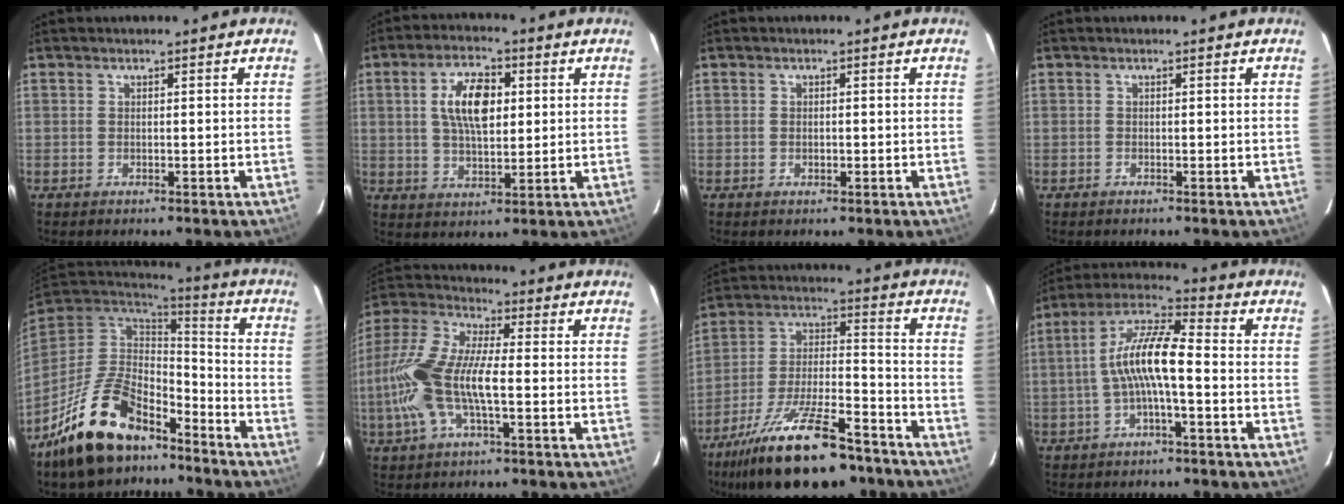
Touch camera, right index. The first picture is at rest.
{"total": 9.6, "force": [2.1, 4.6, 8.1], "torque": [-0.151, 0.013, 0.039]}
{"total": 1.0, "force": [-0.2, 0.8, 0.6], "torque": [-0.009, 0.002, -0.003]}
{"total": 0.0}
{"total": 20.5, "force": [-14.0, 9.4, 11.6], "torque": [-0.242, -0.006, -0.236]}
{"total": 15.0, "force": [-2.6, 4.9, 13.9], "torque": [-0.298, 0.003, -0.055]}
{"total": 23.3, "force": [-16.8, 7.3, 14.3], "torque": [-0.267, -0.024, -0.264]}
{"total": 10.1, "force": [-1.8, 2.0, 9.7], "torque": [-0.199, 0.021, -0.035]}